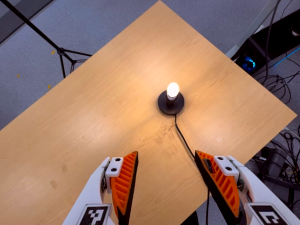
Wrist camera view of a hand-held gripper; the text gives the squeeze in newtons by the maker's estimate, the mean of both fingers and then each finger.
{"total": 0.0}